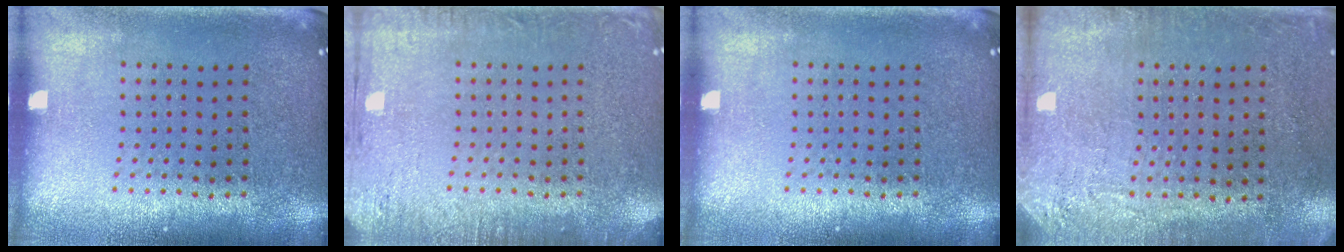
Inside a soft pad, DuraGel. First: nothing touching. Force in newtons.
{"total": 2.5, "press": 2.5, "slide": 0.3}
{"total": 0.0}
{"total": 2.7, "press": 2.3, "slide": 1.4}